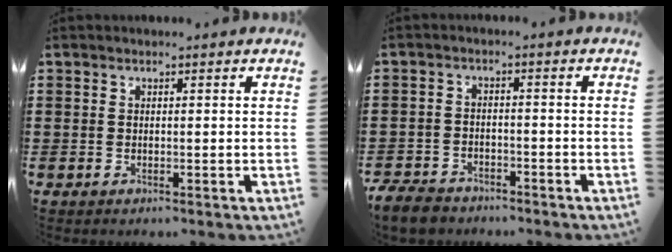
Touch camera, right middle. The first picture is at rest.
{"total": 4.3, "force": [-4.1, 1.3, 0.7], "torque": [-0.027, -0.001, -0.088]}